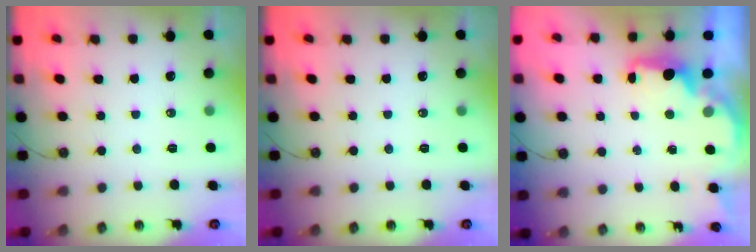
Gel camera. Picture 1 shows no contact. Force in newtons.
{"total": 0.0}
{"total": 2.5, "press": 2.3, "slide": 0.8}